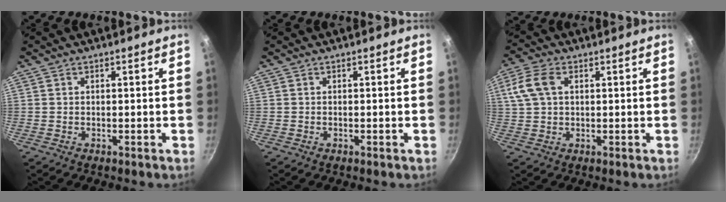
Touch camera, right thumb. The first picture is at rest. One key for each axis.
{"total": 0.0}
{"total": 7.2, "fx": 2.0, "fy": 4.6, "fz": 5.2, "tx": -0.108, "ty": 0.012, "tz": 0.034}